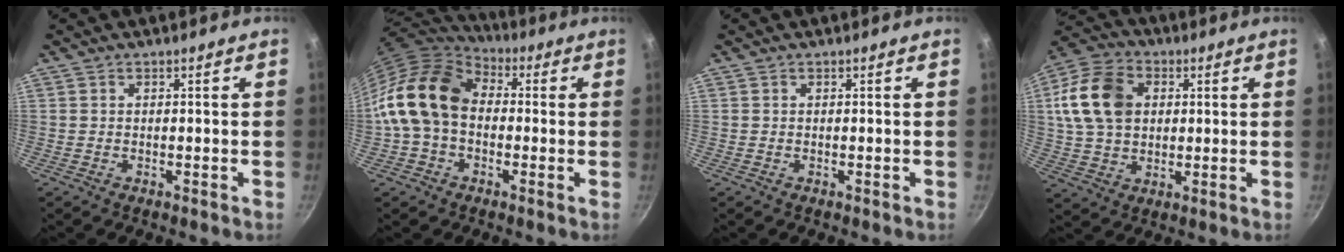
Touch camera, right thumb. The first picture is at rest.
{"total": 16.1, "force": [-0.1, 11.7, 11.1], "torque": [-0.186, 0.037, -0.018]}
{"total": 0.0}
{"total": 15.1, "force": [3.1, 11.0, 9.9], "torque": [-0.167, 0.011, 0.048]}